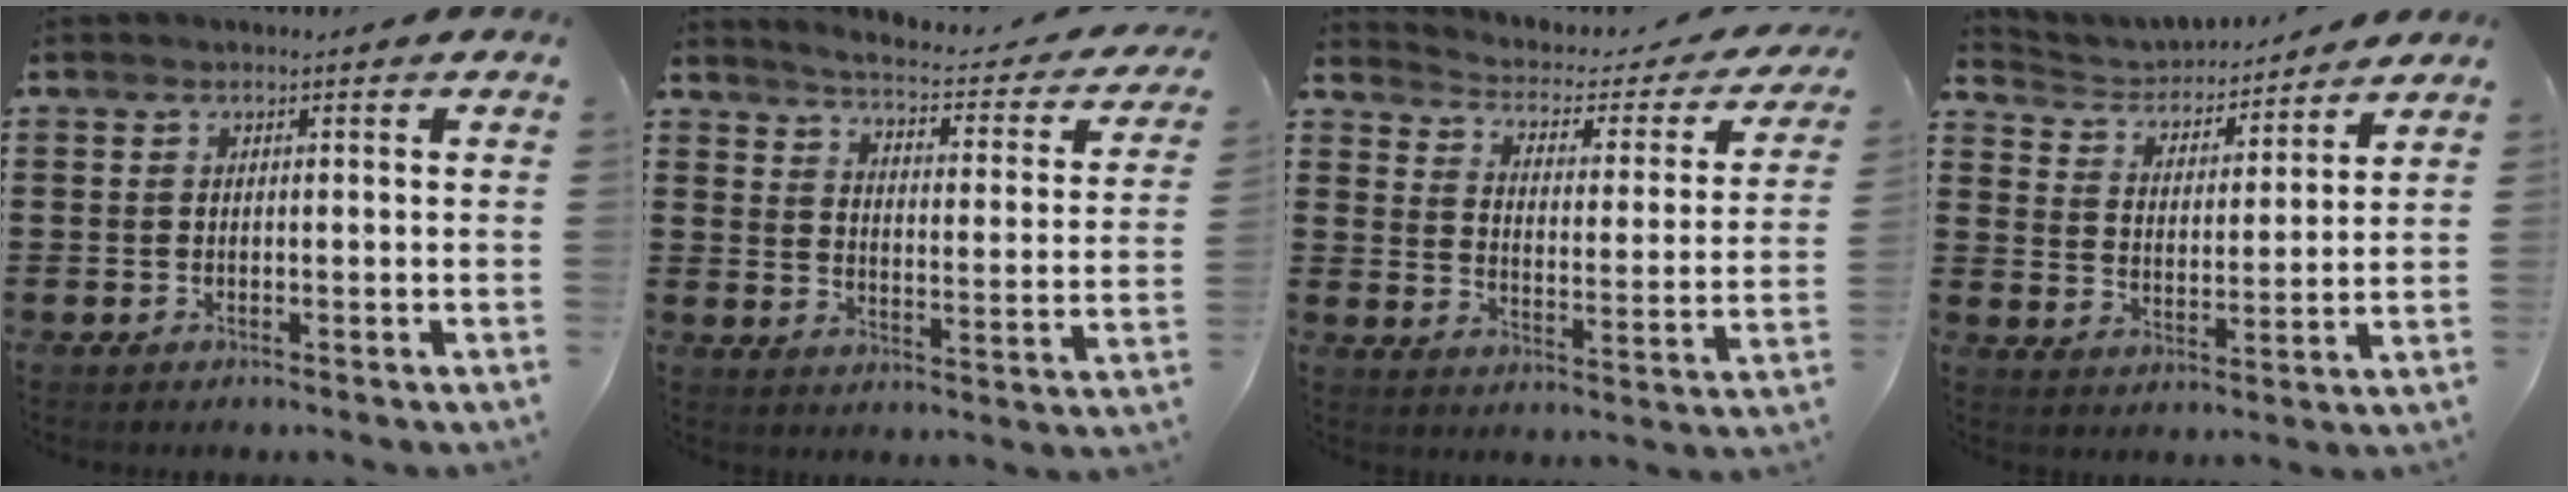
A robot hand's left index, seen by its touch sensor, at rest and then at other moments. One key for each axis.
{"total": 3.3, "fx": 3.0, "fy": -0.3, "fz": 1.4, "tx": -0.046, "ty": -0.031, "tz": 0.041}
{"total": 2.0, "fx": 1.4, "fy": 1.1, "fz": 0.9, "tx": -0.034, "ty": -0.019, "tz": 0.013}
{"total": 3.9, "fx": 3.7, "fy": 1.0, "fz": 0.1, "tx": -0.028, "ty": -0.027, "tz": 0.058}